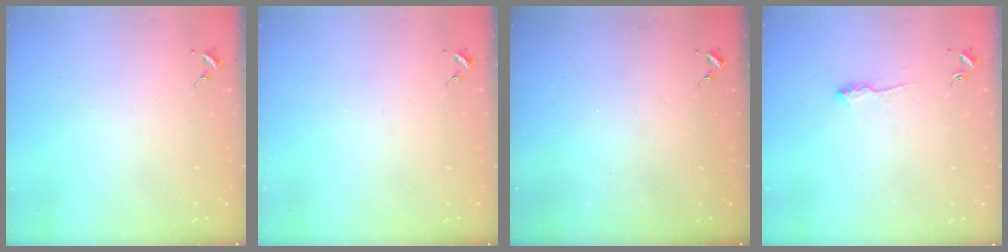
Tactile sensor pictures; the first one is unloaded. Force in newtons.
{"total": 0.0}
{"total": 0.0}
{"total": 6.0, "press": 5.9, "slide": 0.7}